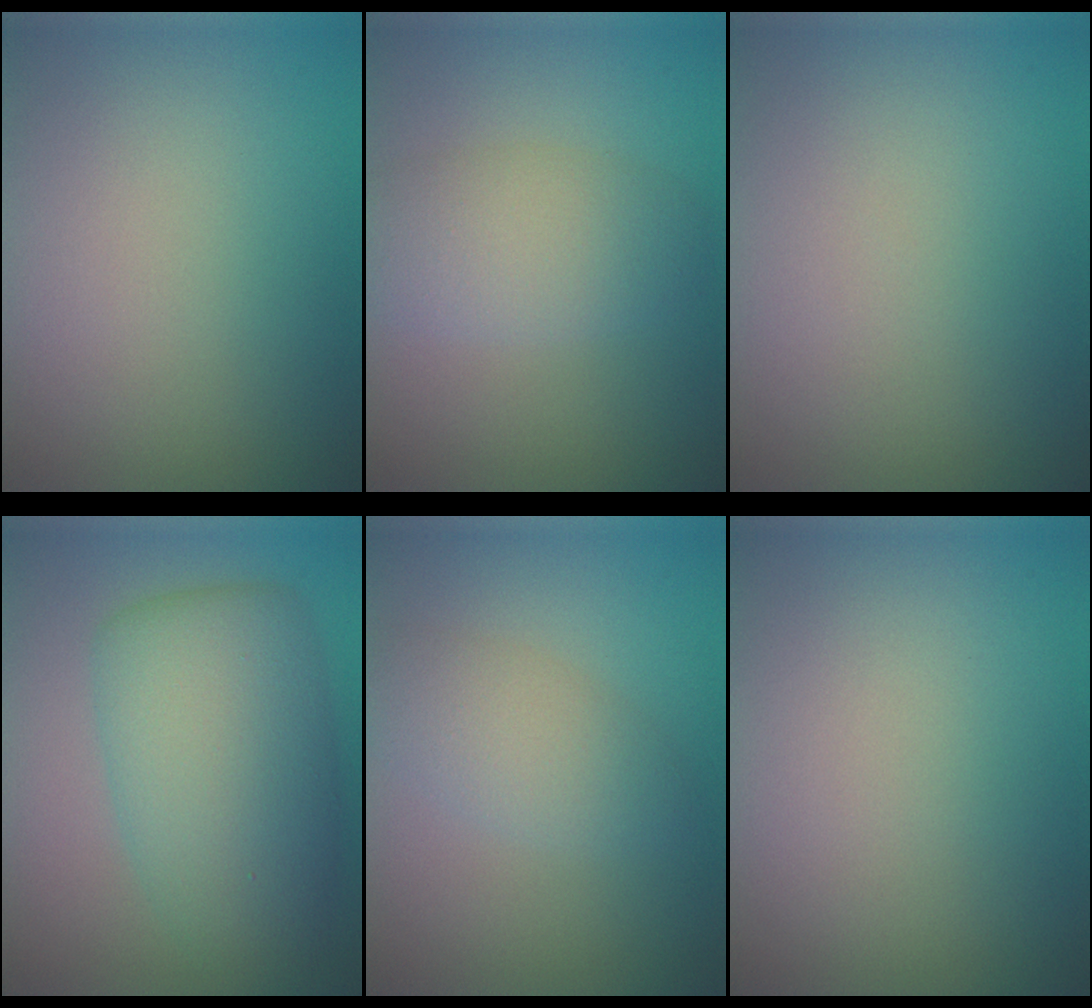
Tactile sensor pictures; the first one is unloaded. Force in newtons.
{"total": 4.1, "press": 4.1, "slide": 0.2}
{"total": 0.0}
{"total": 8.2, "press": 8.2, "slide": 0.2}
{"total": 3.2, "press": 3.2, "slide": 0.1}
{"total": 0.0}